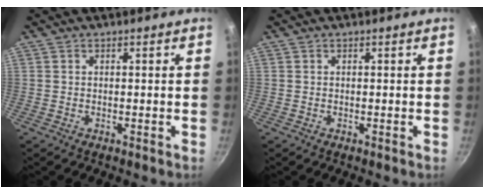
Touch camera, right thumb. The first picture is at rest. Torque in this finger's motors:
{"motor_torque": [-0.15, 0.12, 0.00, 0.00, 0.01]}